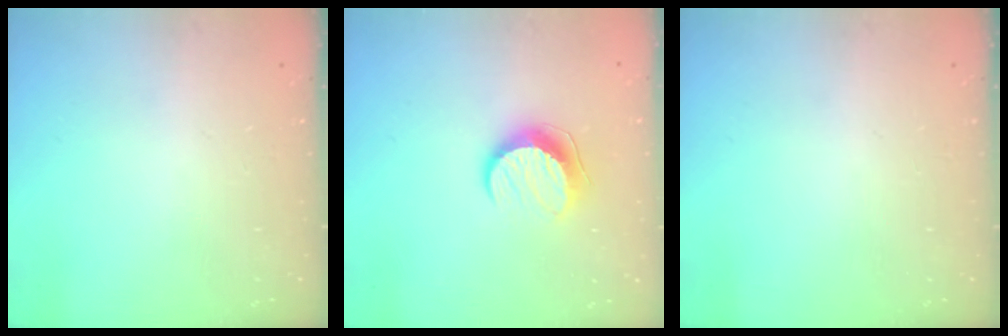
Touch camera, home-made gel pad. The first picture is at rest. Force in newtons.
{"total": 9.5, "press": 9.5, "slide": 0.2}
{"total": 0.0}